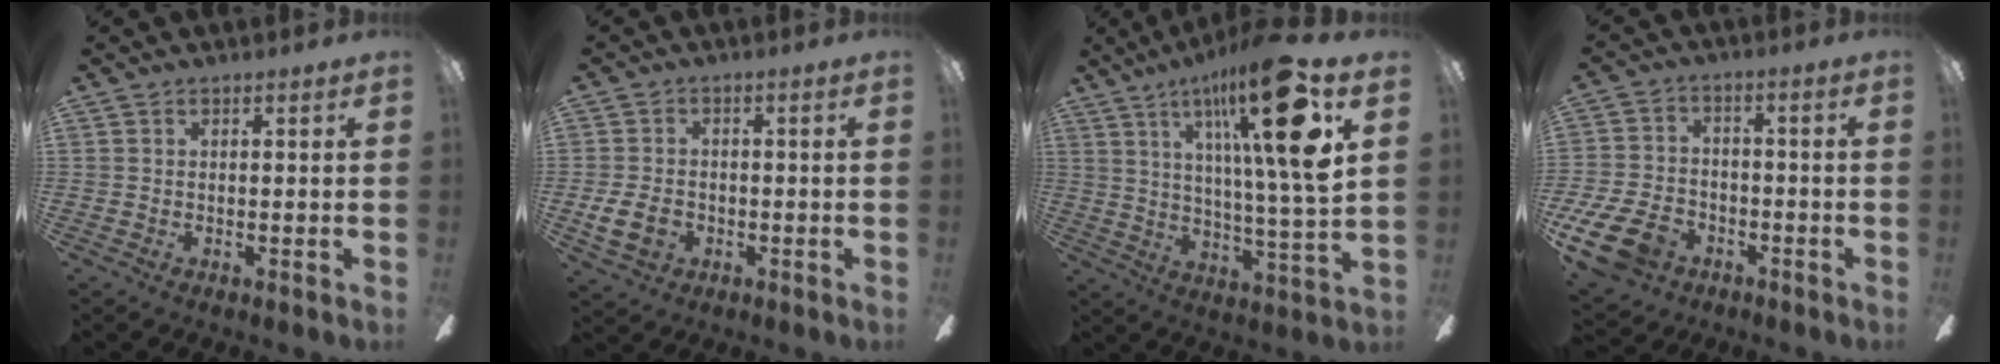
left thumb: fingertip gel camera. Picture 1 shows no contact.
{"total": 7.4, "force": [-2.1, 5.5, 4.4], "torque": [-0.088, 0.010, -0.036]}
{"total": 23.0, "force": [10.7, 3.9, 19.9], "torque": [-0.320, -0.043, 0.151]}
{"total": 13.2, "force": [-7.2, 8.3, 7.2], "torque": [-0.160, 0.045, -0.130]}